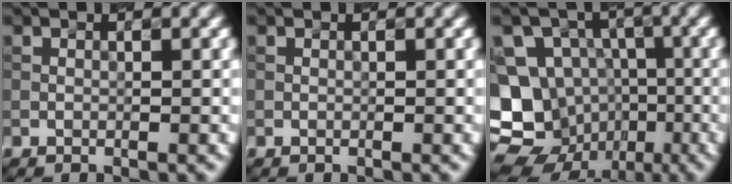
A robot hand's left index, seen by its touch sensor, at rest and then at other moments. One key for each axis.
{"total": 0.0}
{"total": 13.7, "fx": -4.5, "fy": 12.2, "fz": 4.3, "tx": -0.115, "ty": -0.004, "tz": -0.079}